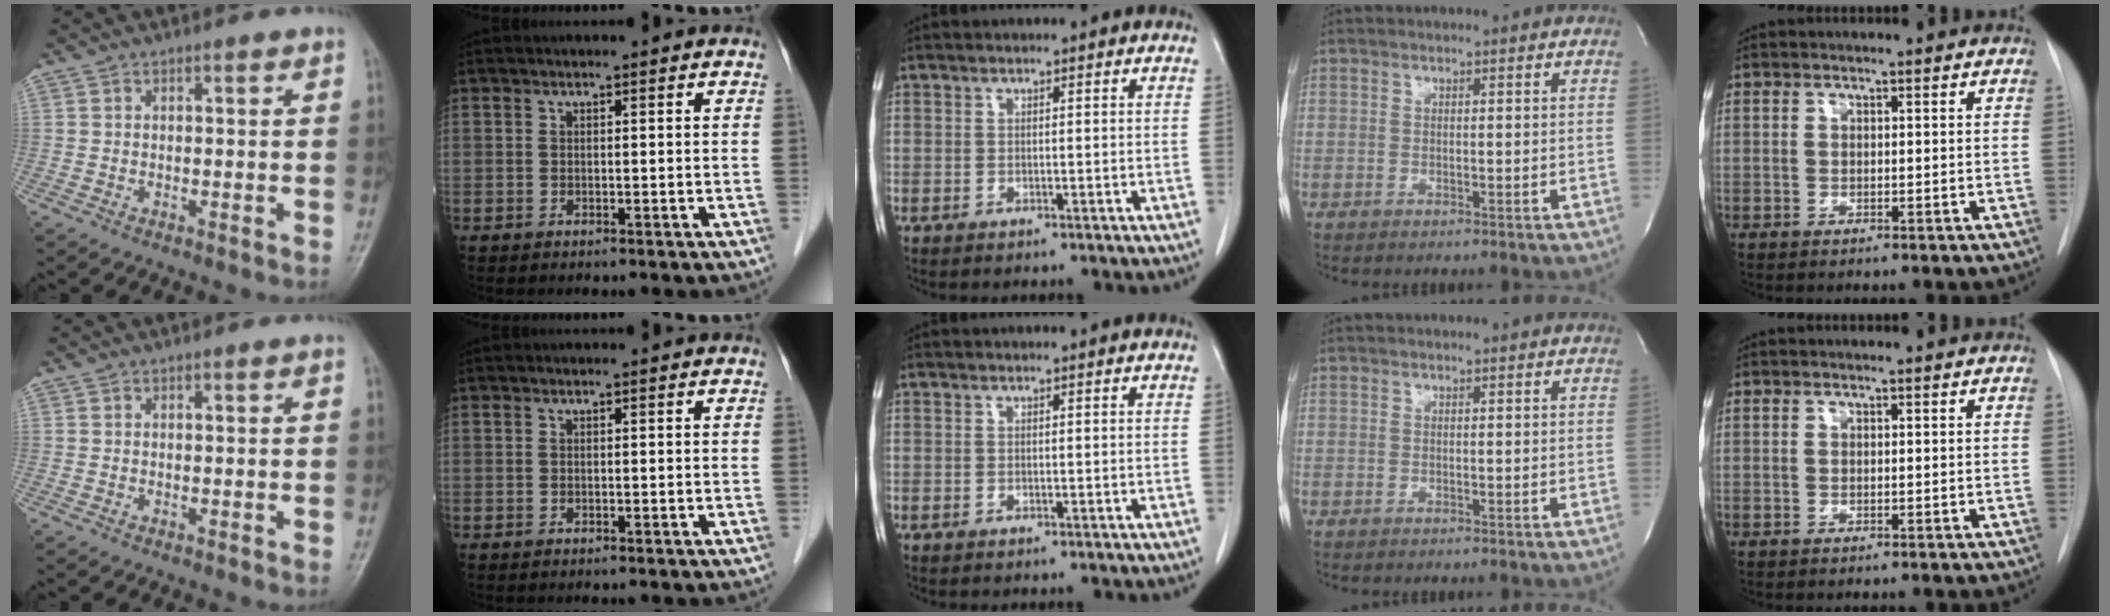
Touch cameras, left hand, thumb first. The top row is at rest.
{}